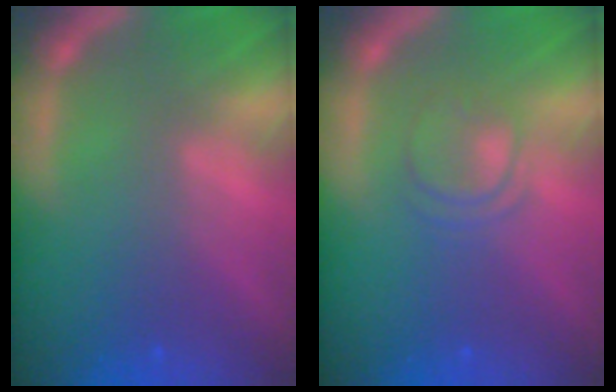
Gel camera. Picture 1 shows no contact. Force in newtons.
{"total": 3.0}